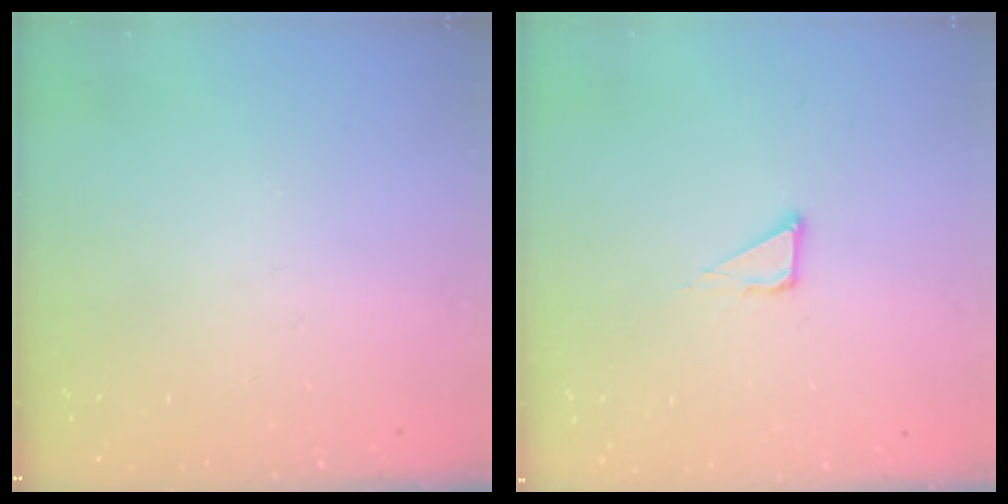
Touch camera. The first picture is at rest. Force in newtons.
{"total": 3.6, "press": 3.6, "slide": 0.3}